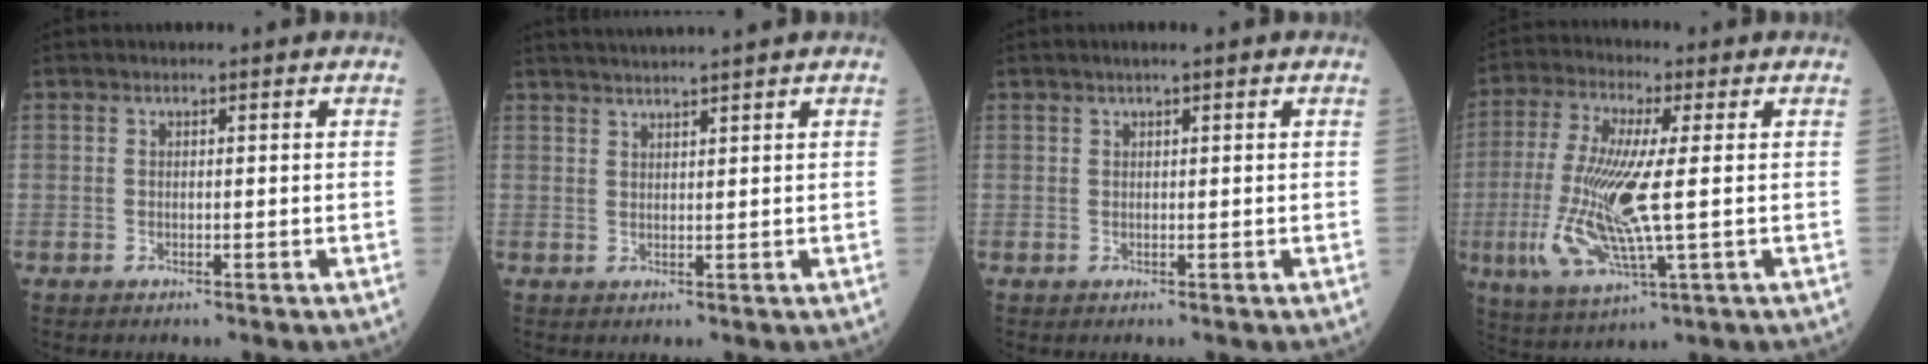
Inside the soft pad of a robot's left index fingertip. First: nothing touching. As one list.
[{"total": 6.5, "force": [5.9, -1.0, 2.5], "torque": [-0.040, 0.026, 0.094]}, {"total": 2.3, "force": [1.7, 0.2, 1.4], "torque": [-0.019, 0.019, 0.027]}, {"total": 13.2, "force": [-0.9, 2.1, 13.0], "torque": [-0.289, -0.008, -0.010]}]